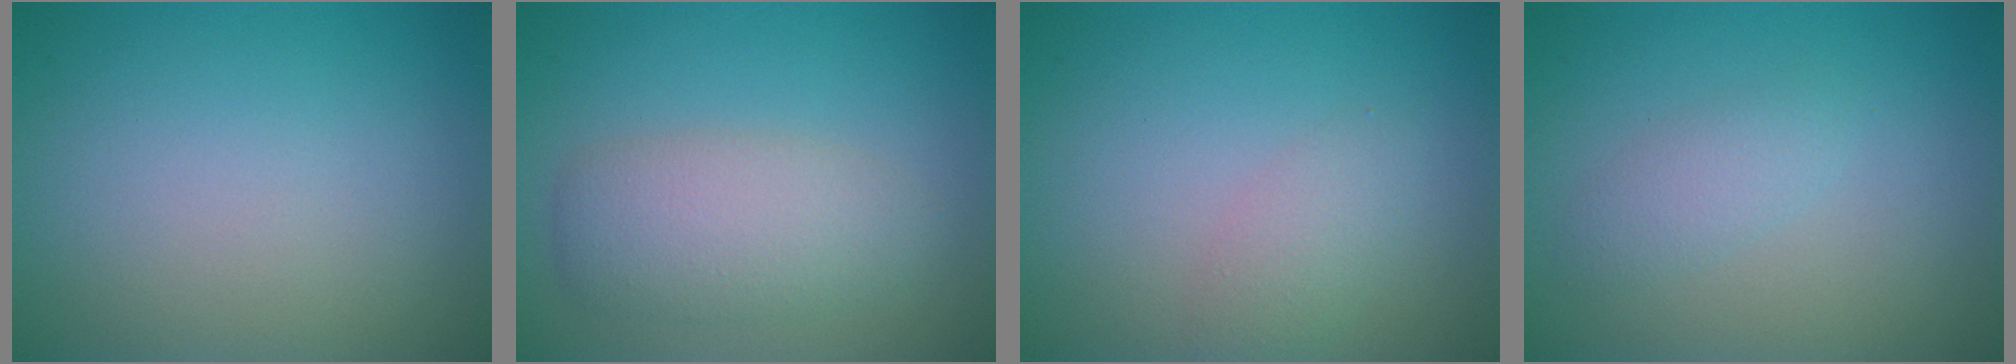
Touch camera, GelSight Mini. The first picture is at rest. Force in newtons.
{"total": 4.4, "press": 4.4, "slide": 0.4}
{"total": 1.8, "press": 1.8, "slide": 0.0}
{"total": 1.6, "press": 1.6, "slide": 0.1}